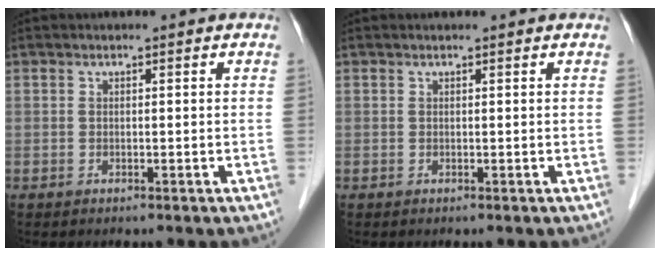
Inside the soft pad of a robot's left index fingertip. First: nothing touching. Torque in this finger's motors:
{"motor_torque": [0.48, -0.35, -0.03, 0.00]}